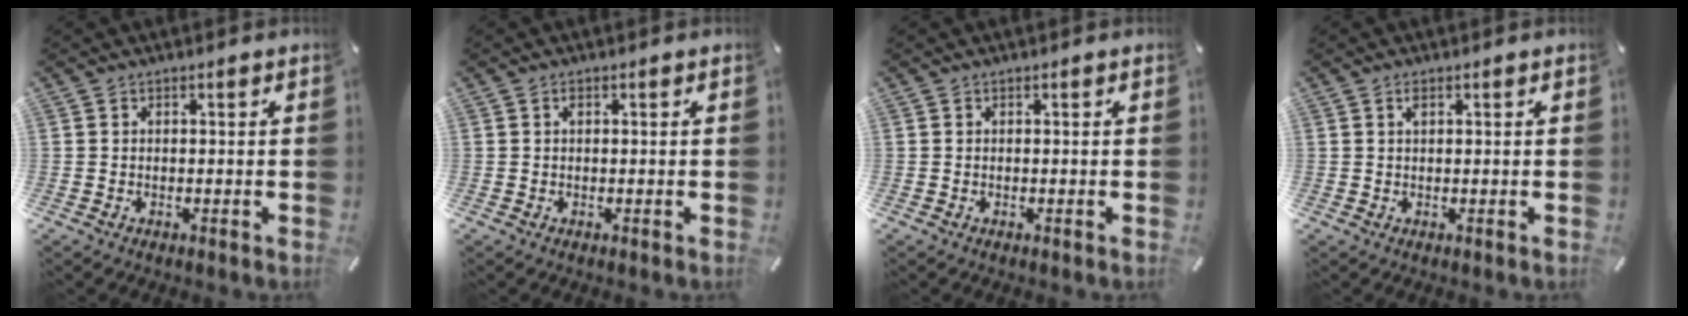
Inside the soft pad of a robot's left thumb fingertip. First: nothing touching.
{"total": 0.6, "force": [0.2, 0.3, 0.5], "torque": [-0.010, 0.002, 0.003]}
{"total": 0.0}
{"total": 1.0, "force": [0.4, 0.3, 0.8], "torque": [-0.017, 0.003, 0.007]}